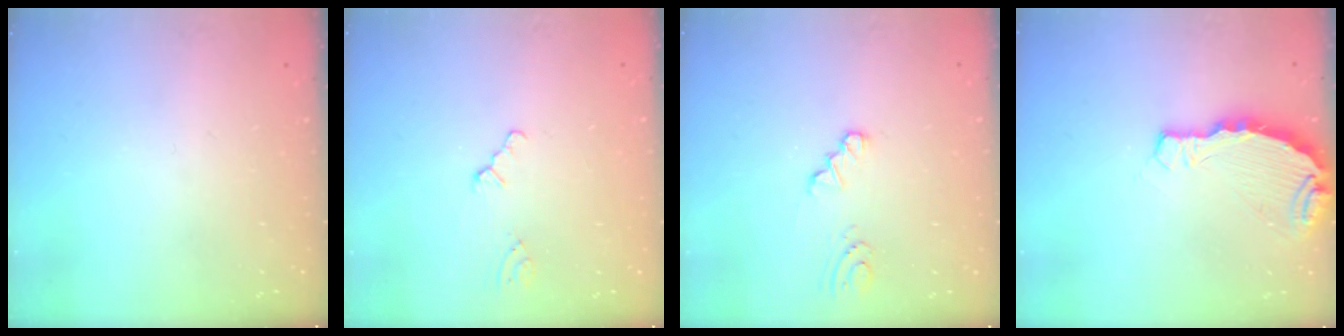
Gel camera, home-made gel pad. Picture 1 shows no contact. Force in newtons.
{"total": 0.0}
{"total": 1.0, "press": 1.0, "slide": 0.2}
{"total": 5.7, "press": 5.7, "slide": 0.4}